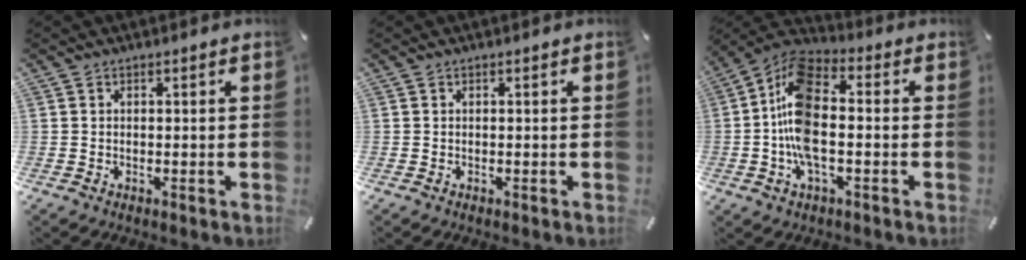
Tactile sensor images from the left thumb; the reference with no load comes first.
{"total": 0.0}
{"total": 13.7, "force": [-1.8, 6.7, 11.8], "torque": [-0.257, 0.001, -0.035]}